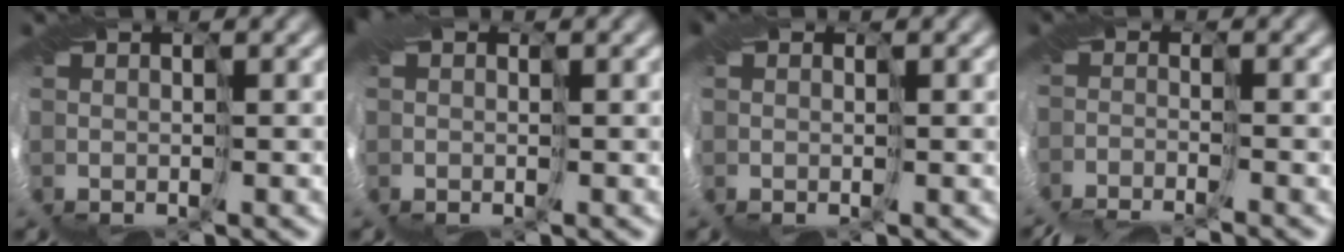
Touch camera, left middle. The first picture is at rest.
{"total": 0.0}
{"total": 0.0}
{"total": 8.3, "force": [-8.3, -0.1, 0.6], "torque": [-0.025, -0.031, -0.113]}